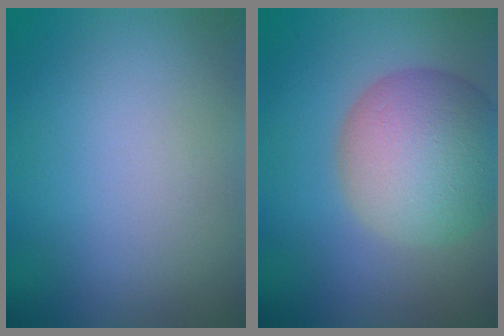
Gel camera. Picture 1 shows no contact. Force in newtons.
{"total": 9.6, "press": 9.6, "slide": 0.6}